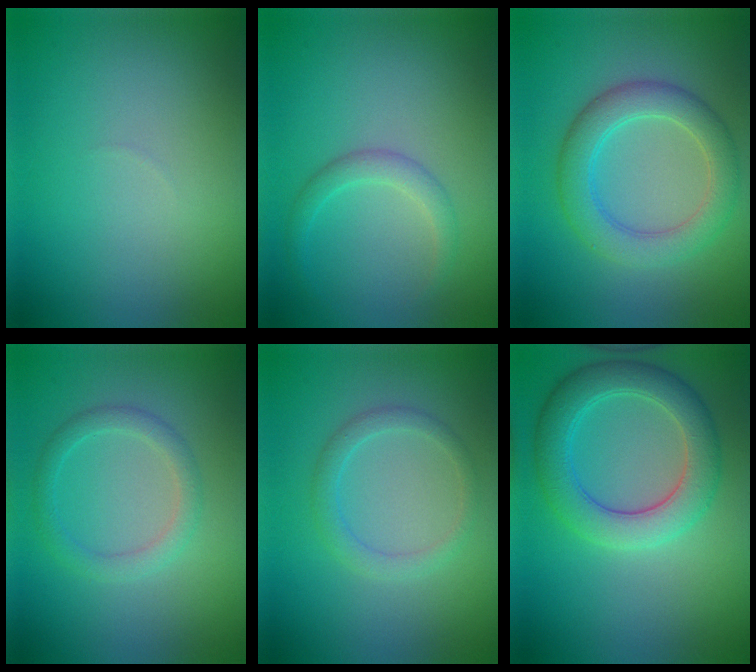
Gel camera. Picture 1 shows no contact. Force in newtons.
{"total": 1.8, "press": 1.8, "slide": 0.0}
{"total": 4.6, "press": 4.6, "slide": 0.4}
{"total": 2.1, "press": 2.1, "slide": 0.1}
{"total": 1.8, "press": 1.8, "slide": 0.0}
{"total": 5.4, "press": 5.4, "slide": 0.1}